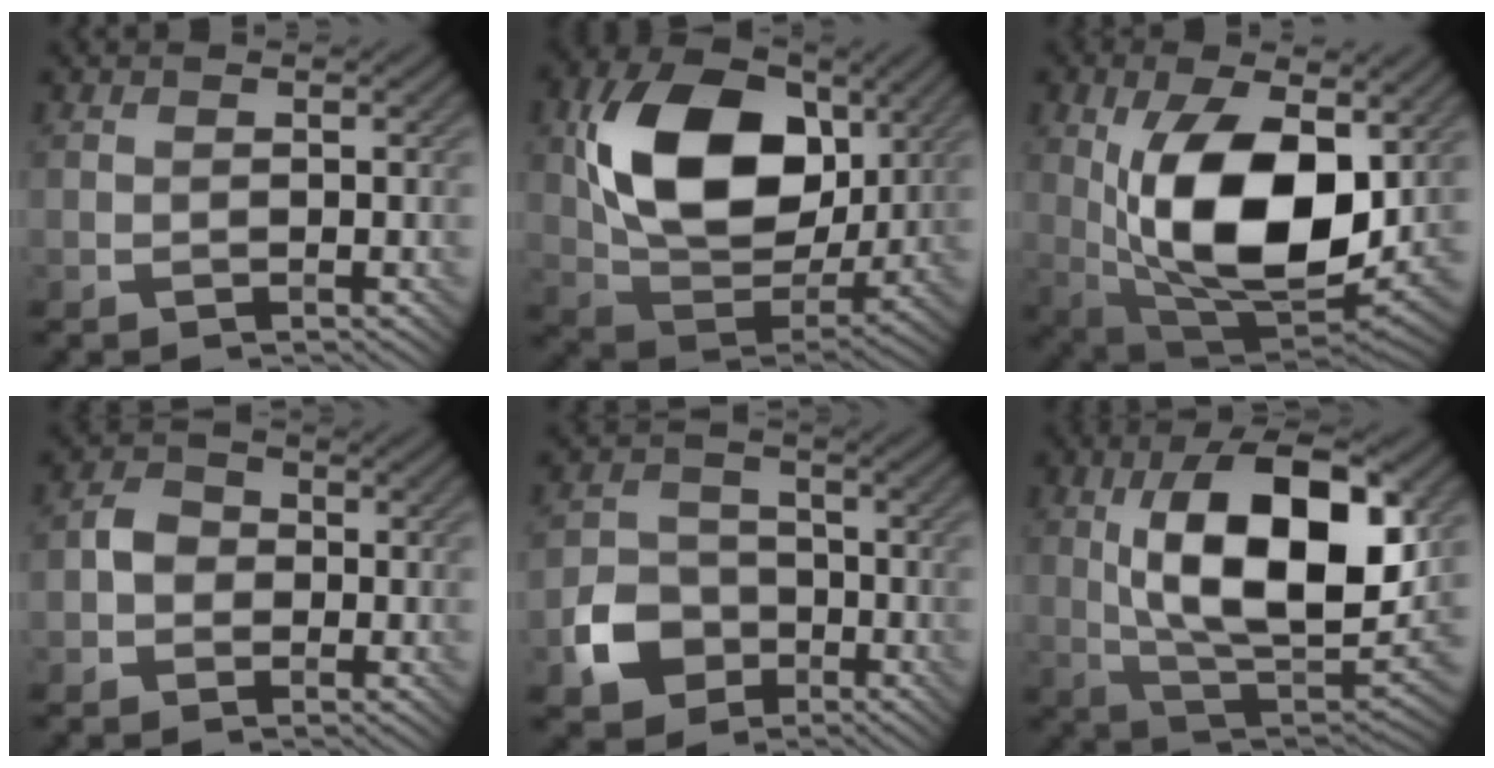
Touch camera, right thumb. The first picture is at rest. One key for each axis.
{"total": 15.6, "fx": 4.1, "fy": 10.6, "fz": 10.7, "tx": -0.214, "ty": 0.000, "tz": 0.078}
{"total": 15.8, "fx": 1.6, "fy": 8.8, "fz": 13.0, "tx": -0.251, "ty": -0.022, "tz": 0.040}
{"total": 3.3, "fx": -0.8, "fy": 2.8, "fz": 1.5, "tx": -0.029, "ty": 0.005, "tz": -0.025}
{"total": 6.9, "fx": -3.3, "fy": 5.2, "fz": 3.0, "tx": -0.063, "ty": -0.005, "tz": -0.073}
{"total": 16.7, "fx": 3.5, "fy": 8.2, "fz": 14.1, "tx": -0.245, "ty": -0.001, "tz": 0.057}